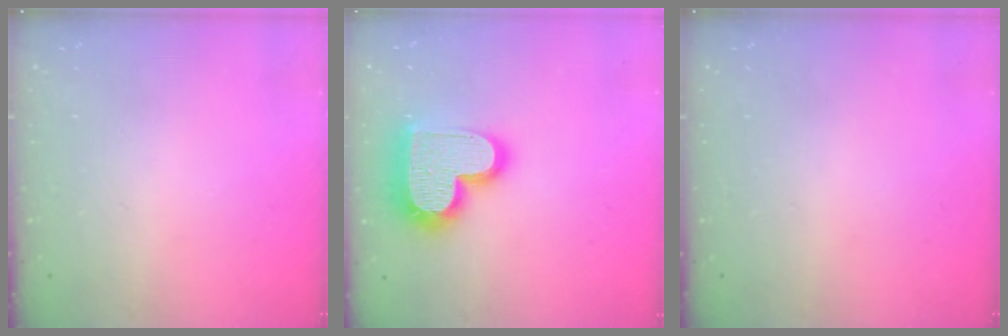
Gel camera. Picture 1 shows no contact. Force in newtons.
{"total": 20.1, "press": 20.1, "slide": 1.5}
{"total": 0.0}